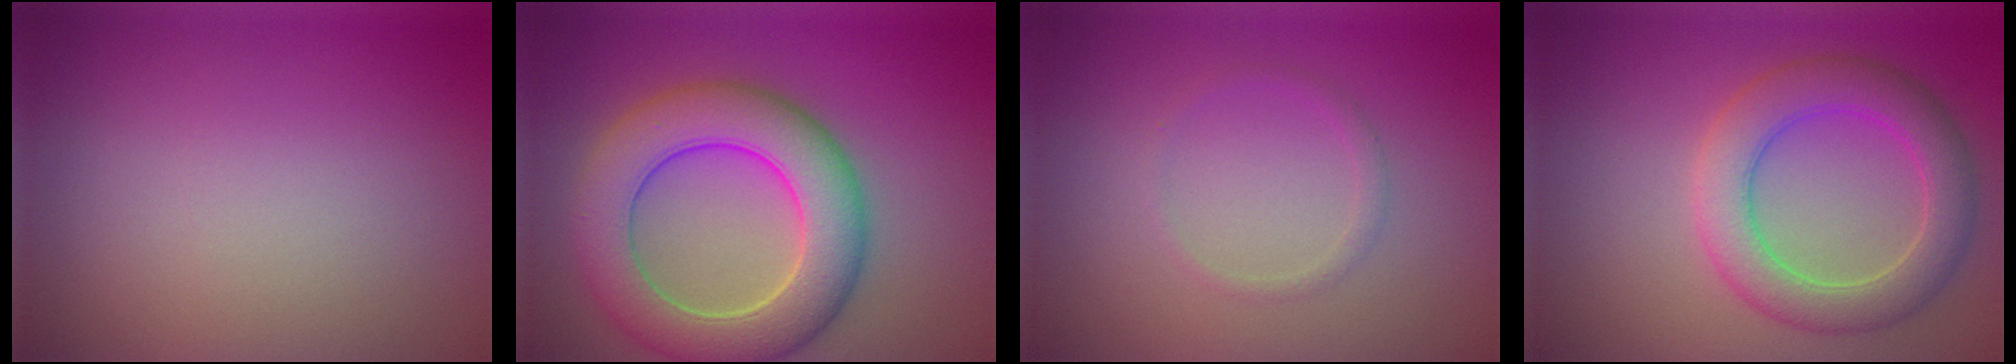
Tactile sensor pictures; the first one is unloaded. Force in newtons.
{"total": 8.7, "press": 8.7, "slide": 0.4}
{"total": 1.0, "press": 1.0, "slide": 0.0}
{"total": 5.4, "press": 5.3, "slide": 0.3}